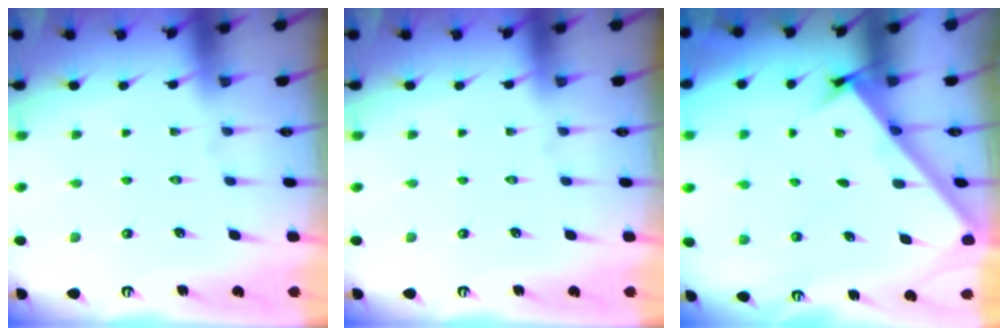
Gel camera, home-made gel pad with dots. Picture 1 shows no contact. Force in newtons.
{"total": 0.0}
{"total": 2.9, "press": 2.9, "slide": 0.1}